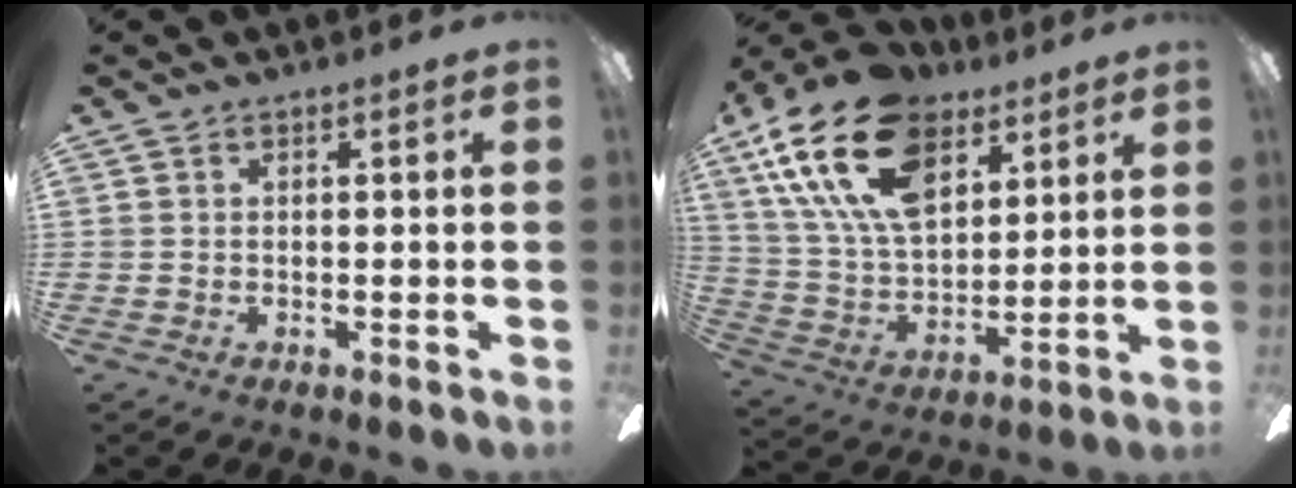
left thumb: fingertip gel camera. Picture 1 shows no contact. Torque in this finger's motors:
{"motor_torque": [0.49, 0.60, 1.97, -0.80, 0.69]}